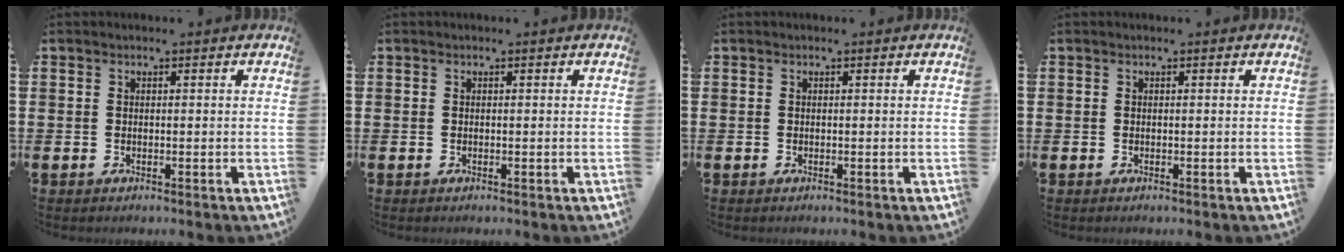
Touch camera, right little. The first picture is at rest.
{"total": 0.0}
{"total": 0.0}
{"total": 0.0}